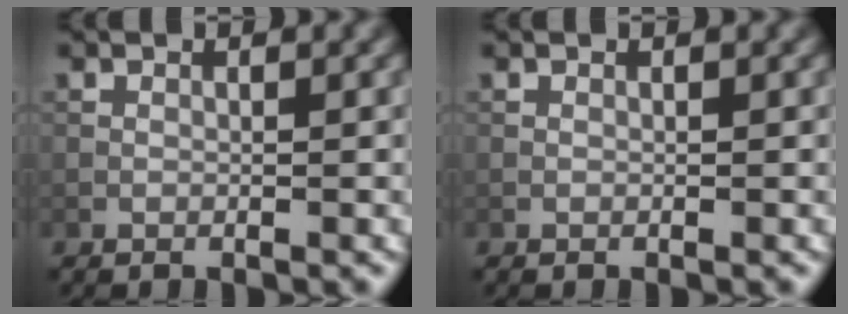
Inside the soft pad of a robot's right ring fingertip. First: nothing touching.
{"total": 0.0}